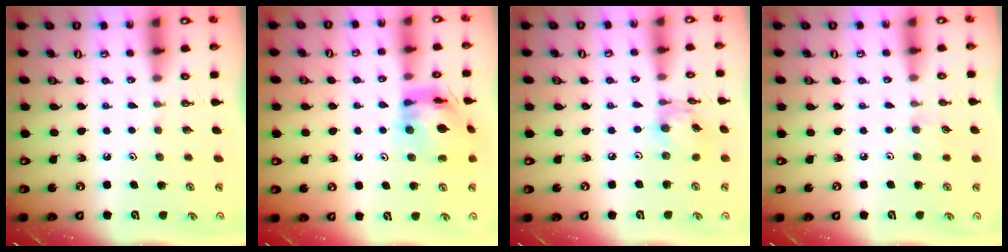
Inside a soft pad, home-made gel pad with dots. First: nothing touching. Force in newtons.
{"total": 13.2, "press": 13.1, "slide": 1.7}
{"total": 10.6, "press": 10.6, "slide": 0.9}
{"total": 4.7, "press": 4.6, "slide": 0.7}